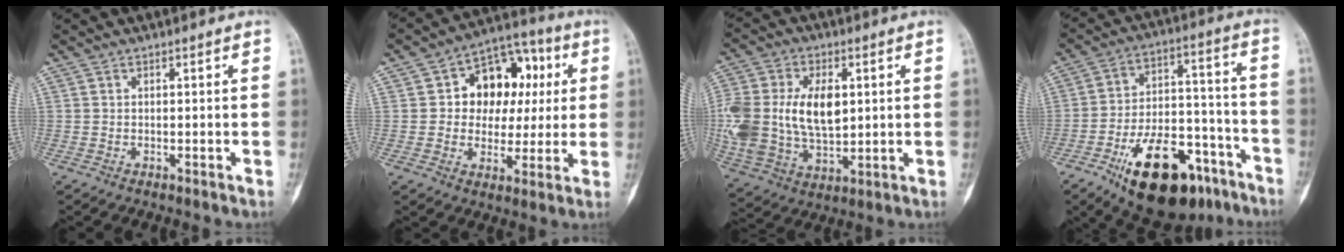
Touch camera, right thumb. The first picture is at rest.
{"total": 14.8, "force": [2.6, 11.1, 9.5], "torque": [-0.073, 0.022, 0.035]}
{"total": 21.4, "force": [2.3, 13.5, 16.5], "torque": [-0.369, -0.007, 0.053]}
{"total": 23.3, "force": [-13.5, 11.0, 15.5], "torque": [-0.222, 0.078, -0.211]}